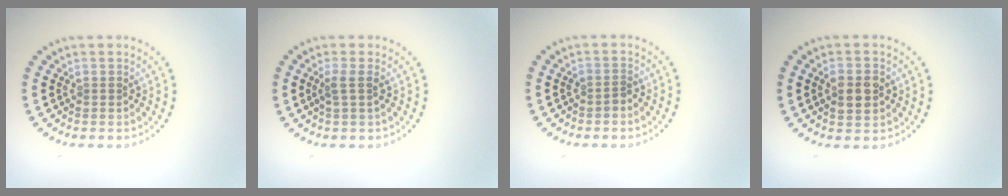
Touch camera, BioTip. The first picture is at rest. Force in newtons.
{"total": 1.4, "press": 1.2, "slide": 0.9}
{"total": 1.0, "press": 0.8, "slide": 0.6}
{"total": 2.8, "press": 2.8, "slide": 0.2}